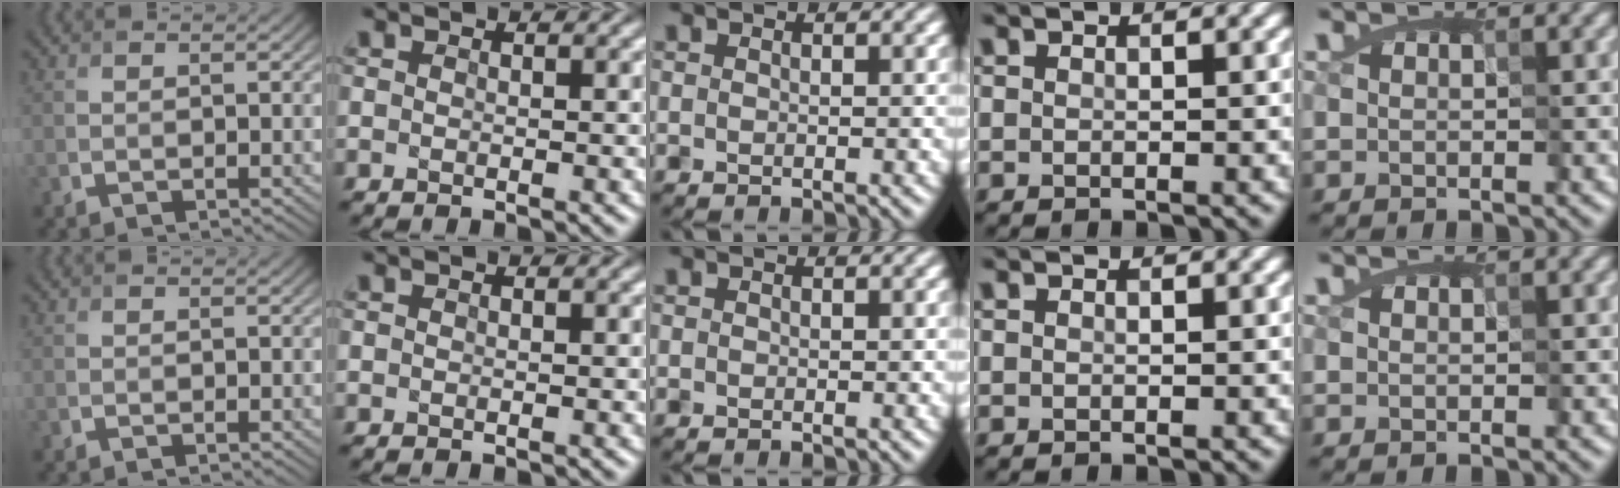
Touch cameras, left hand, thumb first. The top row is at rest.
{"middle": {"total": 0.6, "force": [-0.4, -0.3, -0.3], "torque": [0.000, 0.003, 0.000]}}